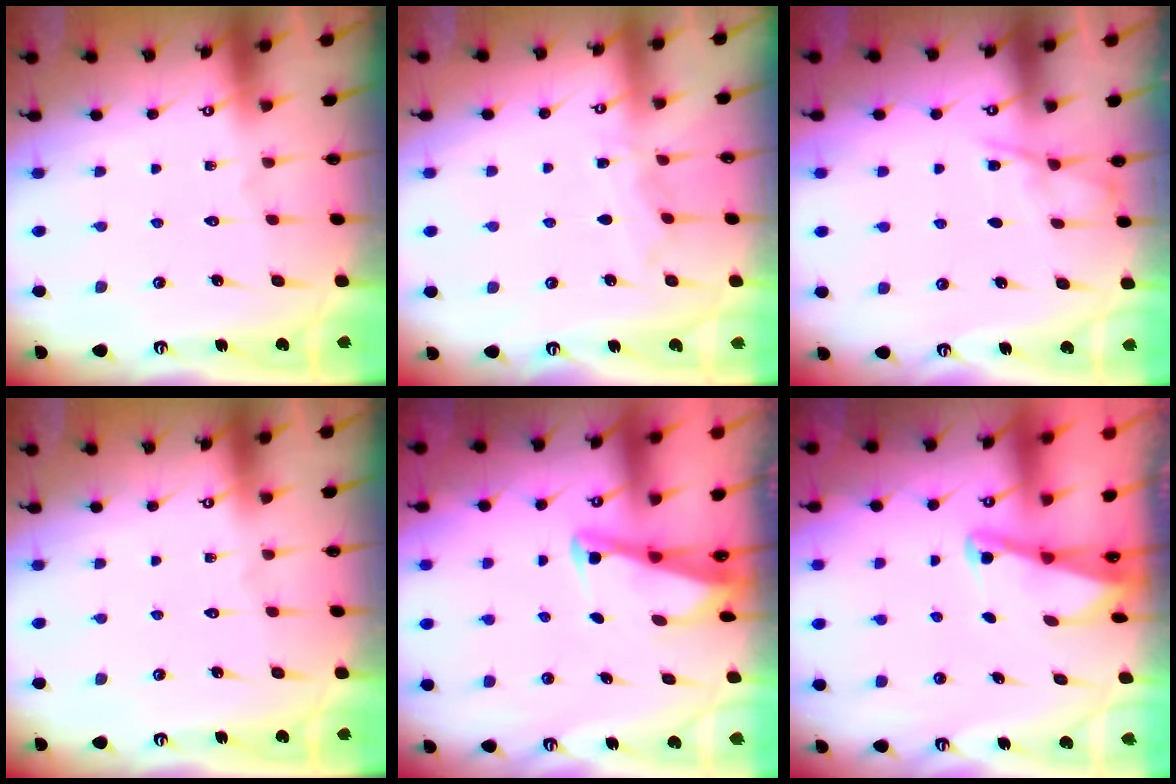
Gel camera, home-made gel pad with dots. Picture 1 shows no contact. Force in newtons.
{"total": 5.5, "press": 5.5, "slide": 0.5}
{"total": 4.3, "press": 4.2, "slide": 0.6}
{"total": 0.0}
{"total": 2.8, "press": 2.8, "slide": 0.3}
{"total": 2.2, "press": 2.1, "slide": 0.4}